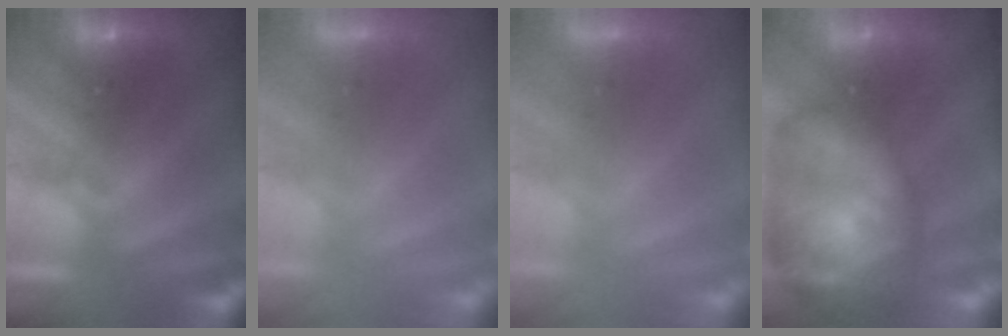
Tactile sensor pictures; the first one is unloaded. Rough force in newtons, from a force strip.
{"total": 7.4}
{"total": 7.4}
{"total": 10.3}